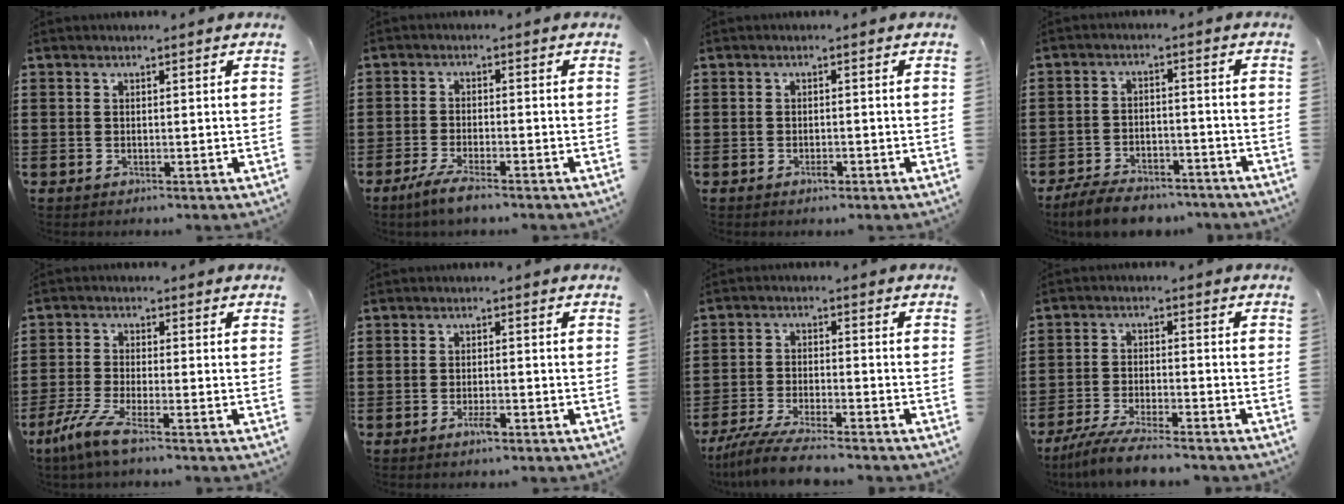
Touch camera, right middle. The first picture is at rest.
{"total": 3.7, "force": [-2.9, 0.1, 2.2], "torque": [-0.051, -0.008, -0.057]}
{"total": 1.0, "force": [-0.6, 0.4, 0.7], "torque": [-0.016, -0.003, -0.011]}
{"total": 6.2, "force": [-5.7, 1.4, 1.9], "torque": [-0.038, 0.010, -0.111]}
{"total": 5.3, "force": [-3.4, 0.5, 4.1], "torque": [-0.109, -0.021, -0.071]}
{"total": 2.2, "force": [-1.3, 0.5, 1.7], "torque": [-0.036, -0.002, -0.027]}
{"total": 6.0, "force": [-5.3, 0.3, 2.7], "torque": [-0.070, -0.017, -0.106]}
{"total": 6.0, "force": [-5.4, 0.3, 2.6], "torque": [-0.063, -0.014, -0.105]}